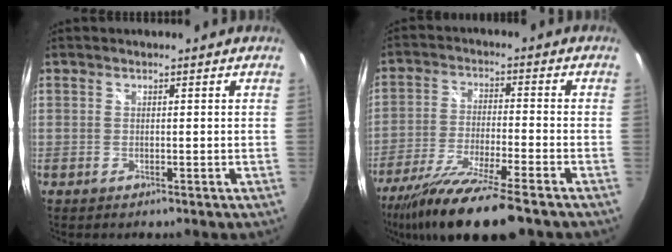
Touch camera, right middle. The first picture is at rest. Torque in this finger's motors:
{"motor_torque": [1.09, -1.04, 0.32, 0.09]}